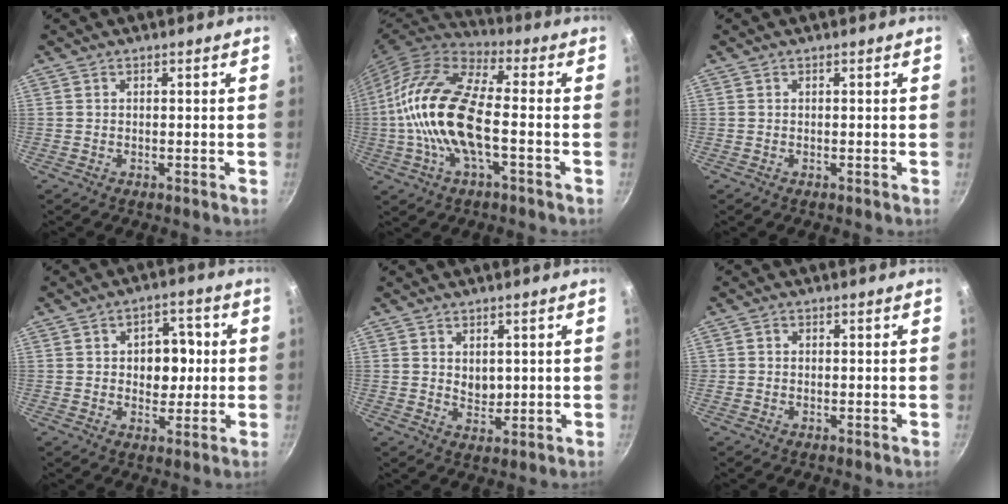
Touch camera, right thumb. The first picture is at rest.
{"total": 19.3, "force": [-2.3, 8.2, 17.3], "torque": [-0.335, 0.032, -0.059]}
{"total": 0.0}
{"total": 8.2, "force": [0.8, 5.9, 5.7], "torque": [-0.037, 0.005, 0.007]}
{"total": 3.3, "force": [1.1, 2.4, 2.0], "torque": [-0.020, -0.014, 0.022]}
{"total": 0.9, "force": [0.1, 0.8, 0.3], "torque": [-0.003, 0.002, 0.000]}